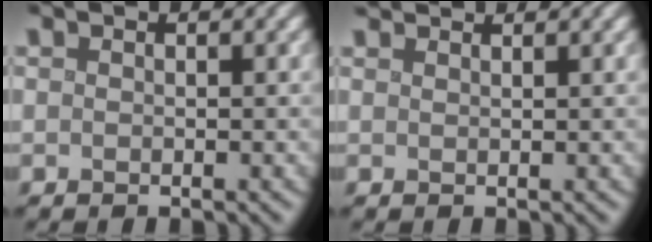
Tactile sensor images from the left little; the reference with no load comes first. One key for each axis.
{"total": 2.2, "fx": 2.1, "fy": 0.3, "fz": 0.7, "tx": -0.009, "ty": 0.002, "tz": 0.025}